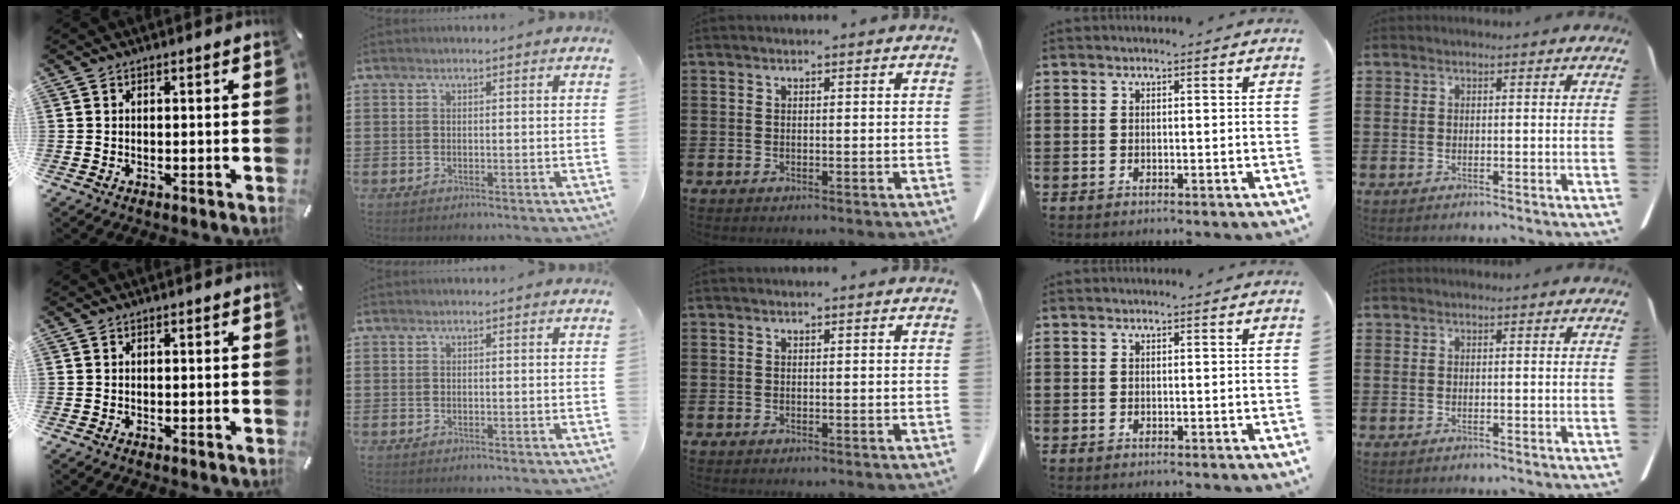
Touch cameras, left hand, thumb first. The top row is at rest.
{}